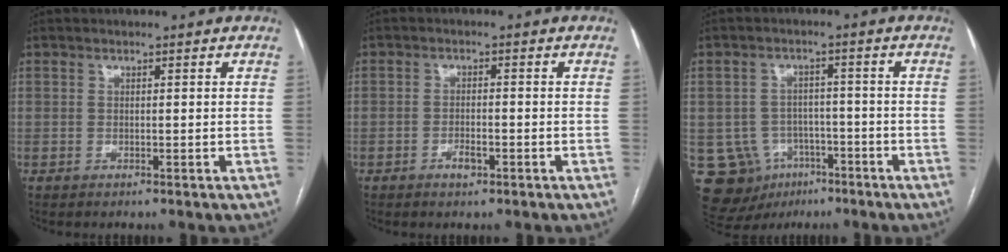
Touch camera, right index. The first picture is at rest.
{"total": 2.4, "force": [-1.3, 0.9, 1.8], "torque": [-0.031, 0.002, -0.021]}
{"total": 10.5, "force": [-4.6, 8.9, 3.1], "torque": [-0.060, 0.018, -0.058]}